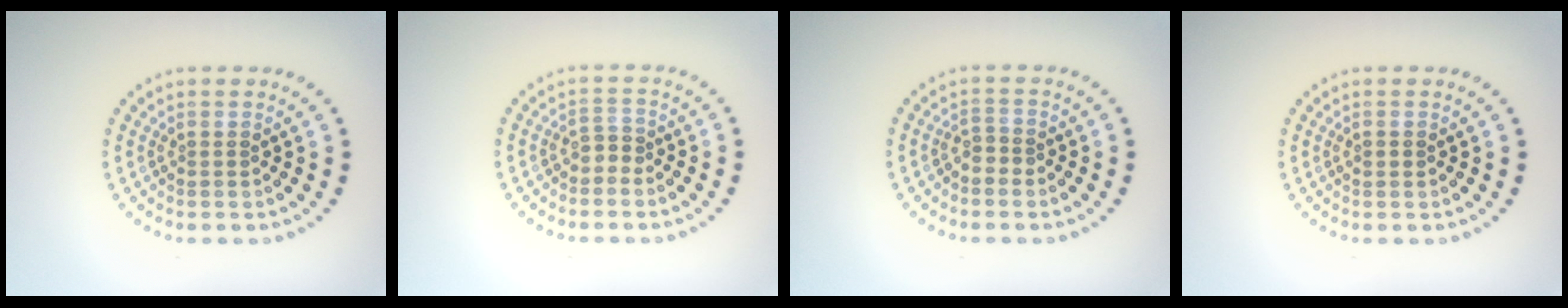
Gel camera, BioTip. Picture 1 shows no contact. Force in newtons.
{"total": 1.1, "press": 0.8, "slide": 0.8}
{"total": 1.5, "press": 1.2, "slide": 0.8}
{"total": 0.9, "press": 0.9, "slide": 0.1}